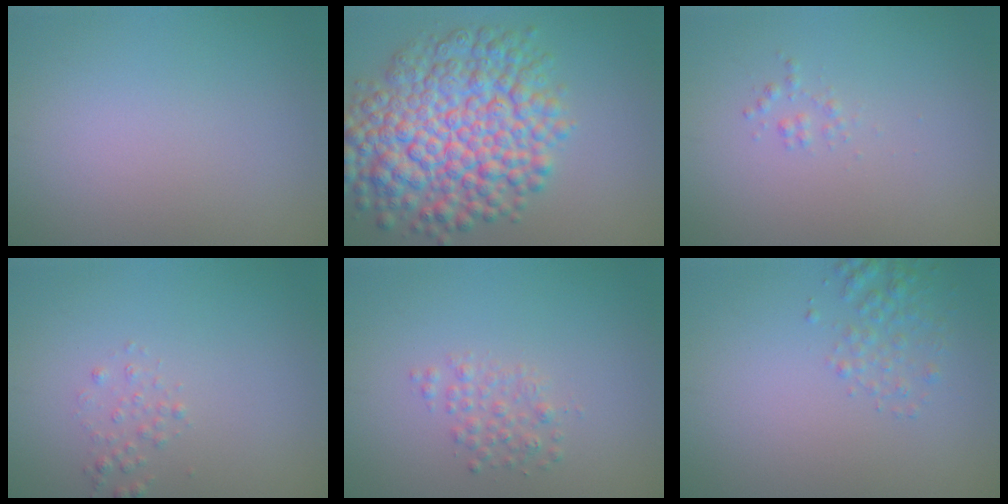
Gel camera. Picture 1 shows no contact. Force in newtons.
{"total": 10.2, "press": 10.2, "slide": 0.2}
{"total": 0.7, "press": 0.7, "slide": 0.0}
{"total": 0.9, "press": 0.9, "slide": 0.1}
{"total": 1.5, "press": 1.5, "slide": 0.0}
{"total": 1.8, "press": 1.8, "slide": 0.1}